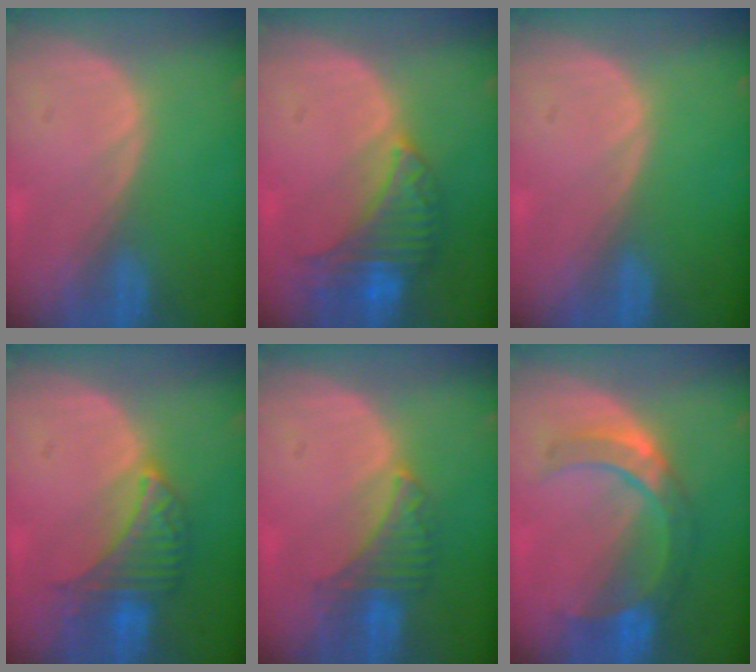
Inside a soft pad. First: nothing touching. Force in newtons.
{"total": 7.9, "press": 7.4, "slide": 2.8}
{"total": 0.0}
{"total": 6.5, "press": 6.5, "slide": 0.5}
{"total": 4.8, "press": 4.8, "slide": 0.5}
{"total": 7.0, "press": 6.9, "slide": 1.2}